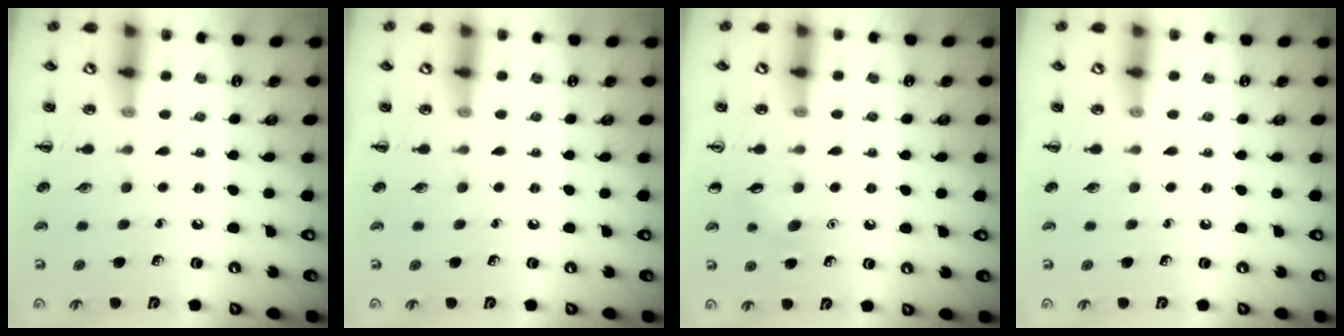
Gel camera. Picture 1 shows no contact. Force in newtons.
{"total": 0.0}
{"total": 6.0, "press": 5.8, "slide": 1.7}
{"total": 0.0}